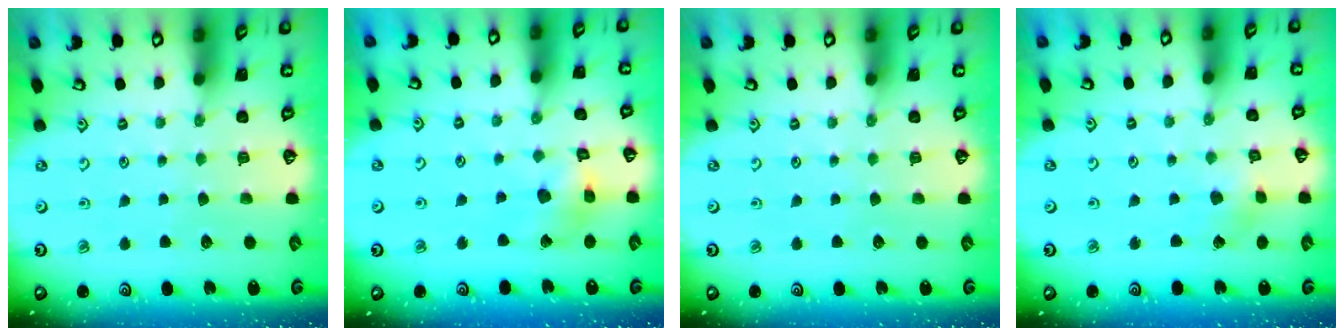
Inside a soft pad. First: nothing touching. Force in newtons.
{"total": 10.0, "press": 10.0, "slide": 1.2}
{"total": 0.0}
{"total": 2.0, "press": 2.0, "slide": 0.2}